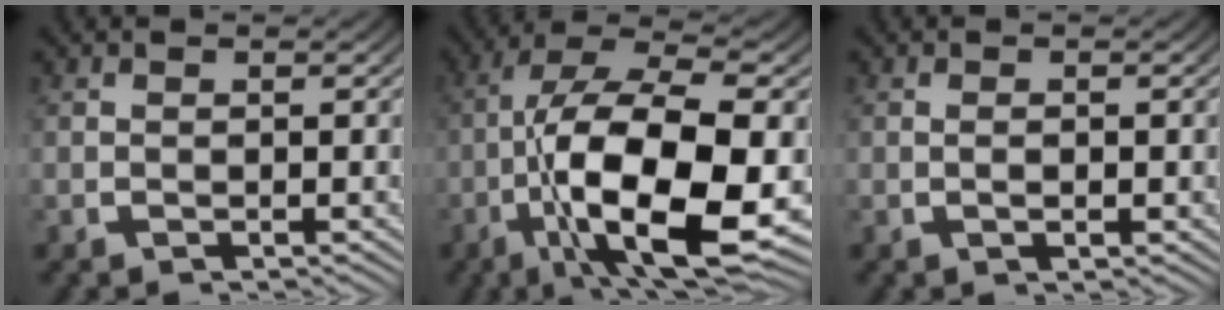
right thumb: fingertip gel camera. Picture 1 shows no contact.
{"total": 15.8, "force": [-3.9, 7.5, 13.3], "torque": [-0.271, -0.055, -0.035]}
{"total": 0.7, "force": [-0.4, 0.1, 0.6], "torque": [-0.014, -0.007, -0.004]}